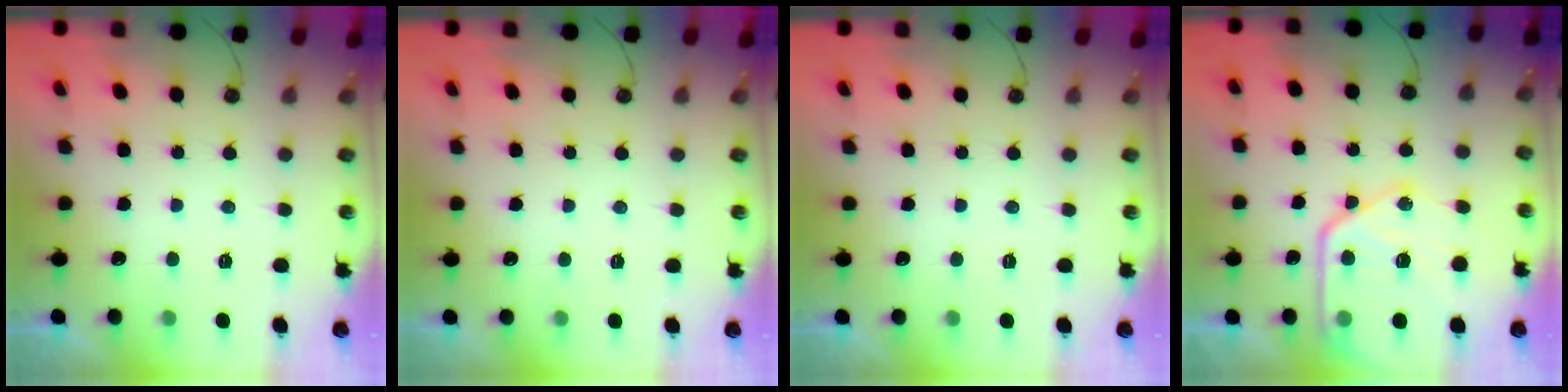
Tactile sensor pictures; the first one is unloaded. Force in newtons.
{"total": 2.6, "press": 2.6, "slide": 0.5}
{"total": 0.0}
{"total": 18.2, "press": 18.1, "slide": 1.9}